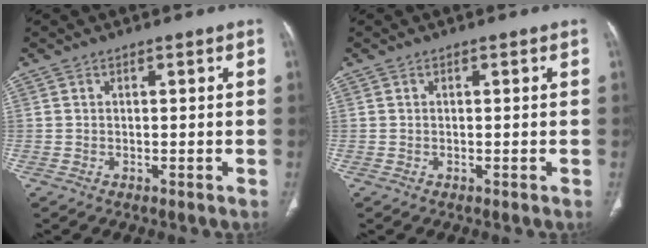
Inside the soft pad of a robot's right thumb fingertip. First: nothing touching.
{"total": 0.0}